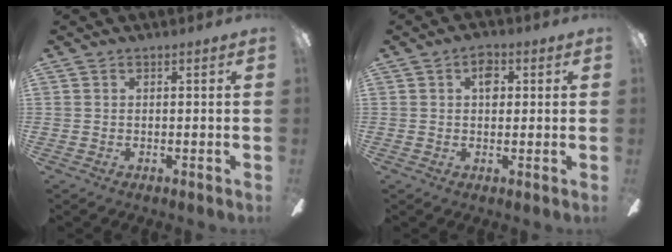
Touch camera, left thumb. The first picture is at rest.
{"total": 4.1, "force": [1.4, 2.8, 2.7], "torque": [-0.023, -0.003, 0.018]}